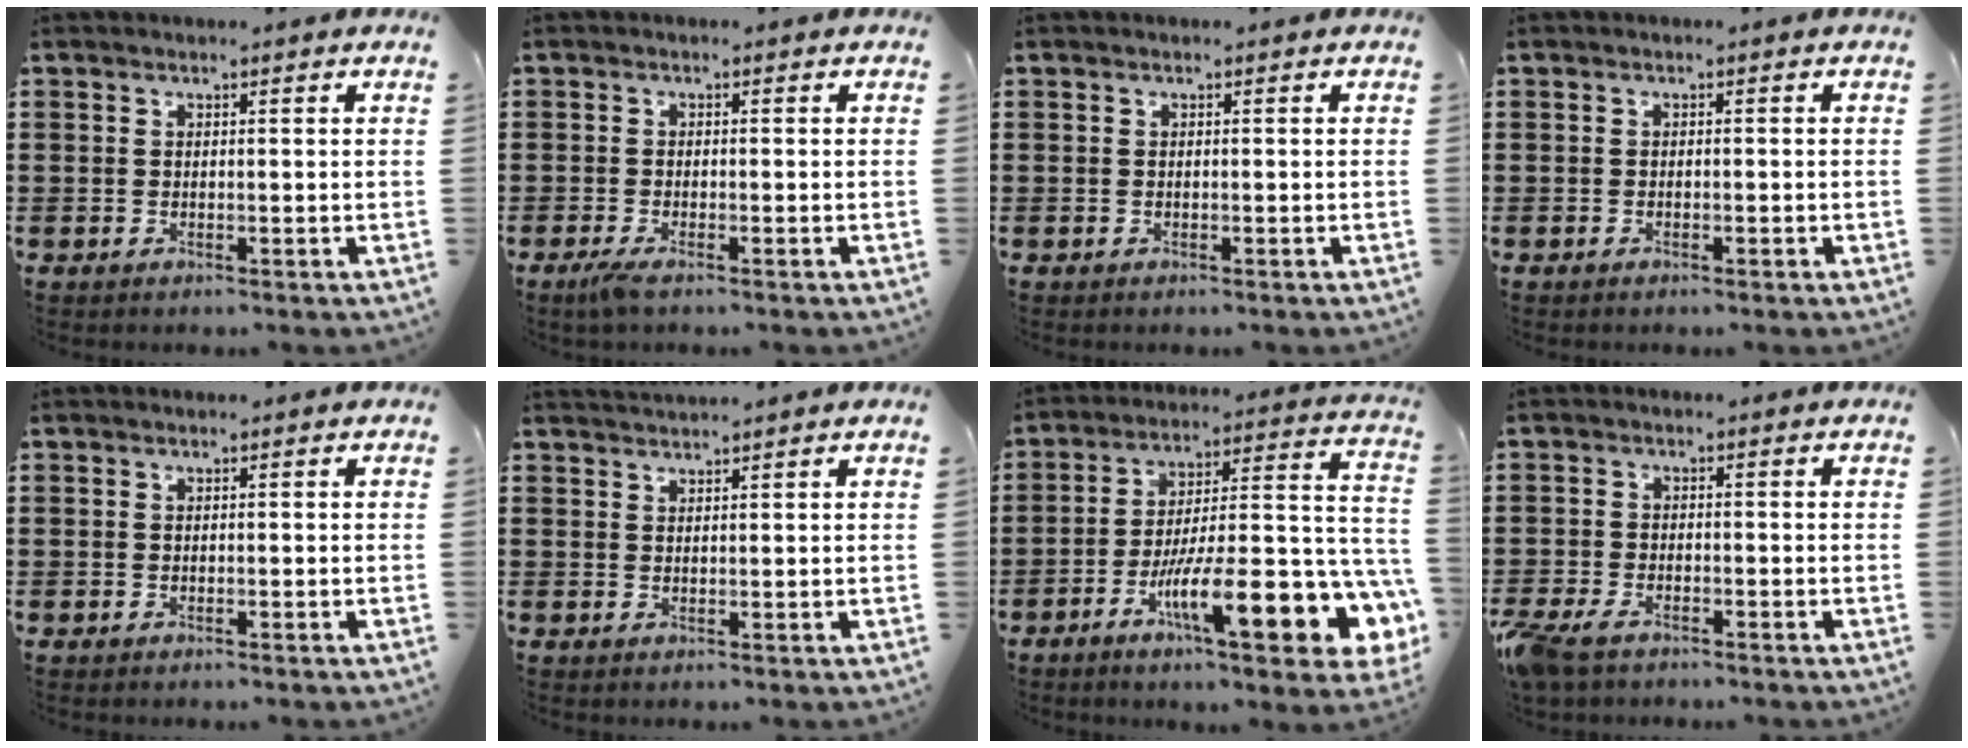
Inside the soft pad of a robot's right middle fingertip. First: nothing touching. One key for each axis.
{"total": 1.5, "fx": -0.9, "fy": 0.1, "fz": 1.3, "tx": -0.028, "ty": -0.008, "tz": -0.017}
{"total": 0.0}
{"total": 0.5, "fx": -0.4, "fy": 0.0, "fz": 0.3, "tx": -0.010, "ty": -0.006, "tz": -0.005}
{"total": 0.0}
{"total": 1.7, "fx": 1.7, "fy": 0.0, "fz": -0.1, "tx": -0.001, "ty": 0.003, "tz": 0.032}
{"total": 15.8, "fx": -6.7, "fy": 3.6, "fz": 13.9, "tx": -0.225, "ty": -0.017, "tz": -0.108}
{"total": 2.9, "fx": -2.4, "fy": 0.8, "fz": 1.5, "tx": -0.054, "ty": -0.008, "tz": -0.054}